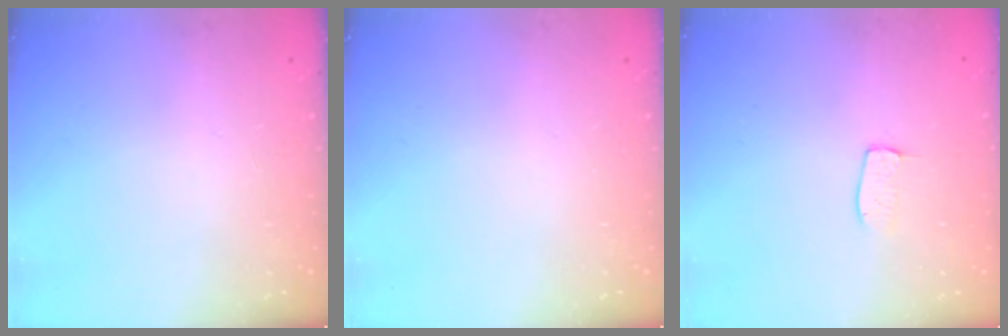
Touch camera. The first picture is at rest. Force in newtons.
{"total": 0.0}
{"total": 3.8, "press": 3.8, "slide": 0.2}